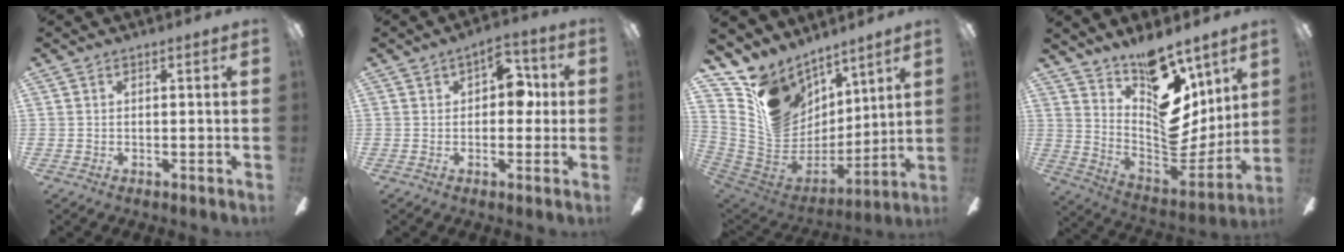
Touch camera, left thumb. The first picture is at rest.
{"total": 7.3, "force": [1.6, 4.4, 5.6], "torque": [-0.067, 0.003, 0.022]}
{"total": 13.8, "force": [9.2, 9.6, 4.0], "torque": [-0.098, -0.066, 0.183]}
{"total": 19.1, "force": [11.5, 9.9, 11.7], "torque": [-0.138, -0.109, 0.205]}